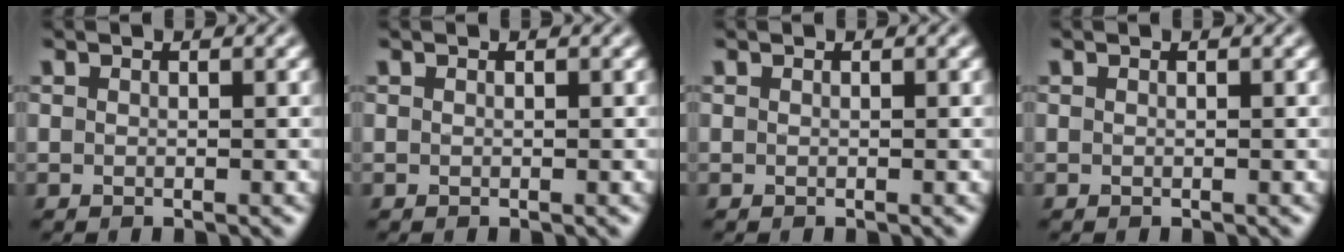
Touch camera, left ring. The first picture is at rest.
{"total": 0.0}
{"total": 0.0}
{"total": 0.0}